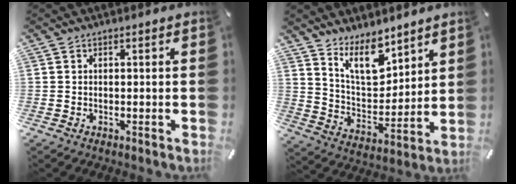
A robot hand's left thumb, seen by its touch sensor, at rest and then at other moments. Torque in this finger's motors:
{"motor_torque": [0.90, -0.45, 0.22, -0.18, 0.08]}